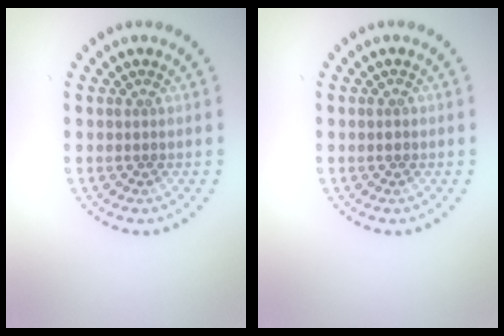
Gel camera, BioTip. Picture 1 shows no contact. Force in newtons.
{"total": 0.7, "press": 0.7, "slide": 0.1}